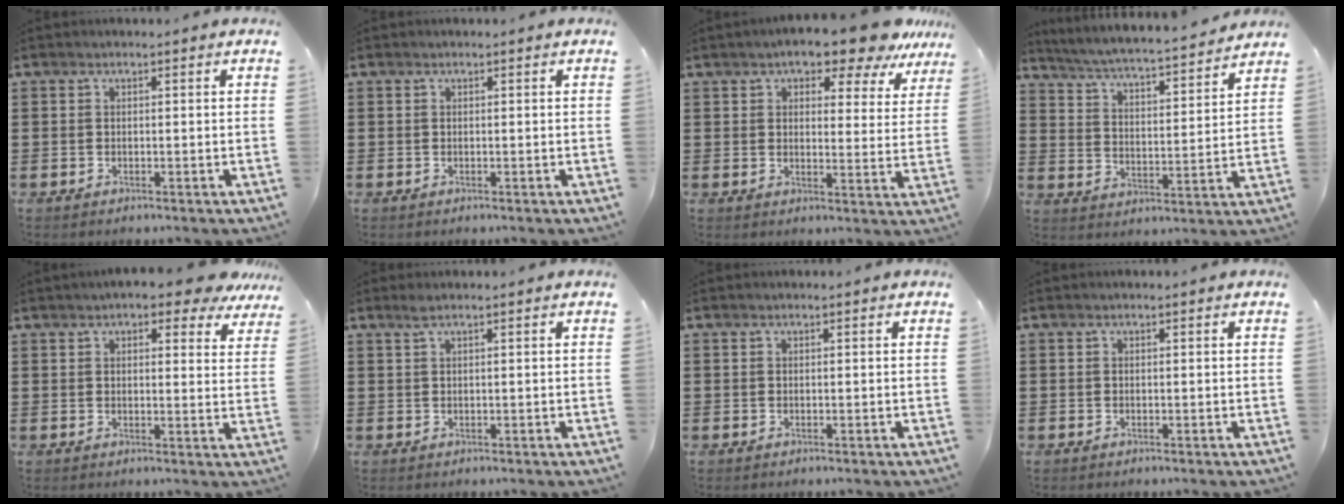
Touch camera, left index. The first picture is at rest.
{"total": 0.0}
{"total": 7.4, "force": [6.5, 1.4, 3.4], "torque": [-0.064, -0.029, 0.111]}
{"total": 4.1, "force": [4.0, -0.4, 0.9], "torque": [-0.041, -0.036, 0.059]}
{"total": 5.0, "force": [4.2, 1.3, 2.4], "torque": [-0.043, -0.010, 0.071]}
{"total": 1.0, "force": [0.5, 0.0, 0.9], "torque": [-0.018, 0.001, 0.010]}
{"total": 0.0}
{"total": 0.0}